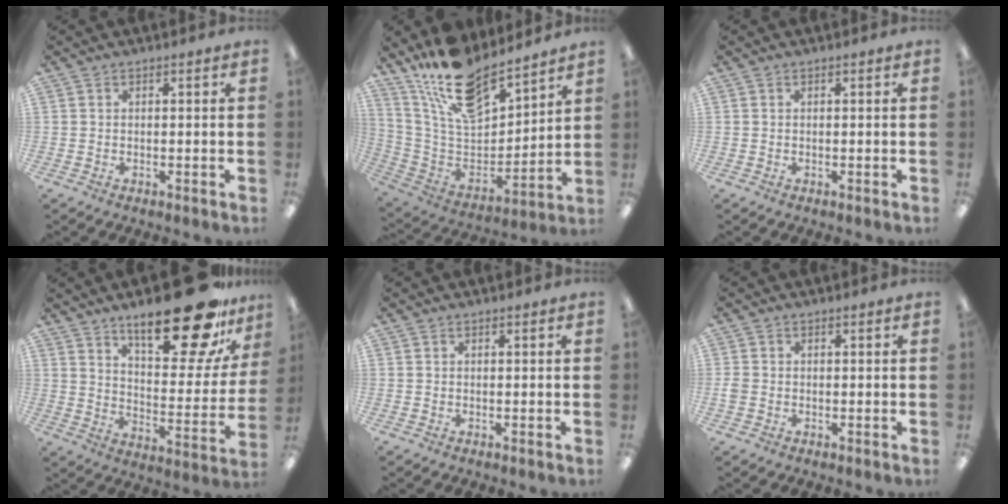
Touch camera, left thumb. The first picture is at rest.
{"total": 18.8, "force": [15.4, 7.1, 8.2], "torque": [-0.168, -0.097, 0.277]}
{"total": 0.0}
{"total": 23.9, "force": [16.2, 8.3, 15.5], "torque": [-0.218, -0.103, 0.263]}
{"total": 0.0}
{"total": 1.6, "force": [-0.4, 1.3, 0.8], "torque": [-0.012, 0.004, -0.007]}